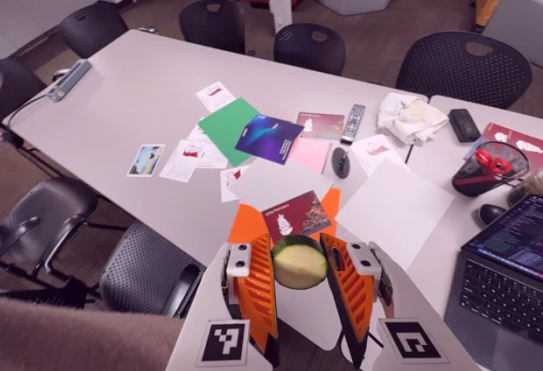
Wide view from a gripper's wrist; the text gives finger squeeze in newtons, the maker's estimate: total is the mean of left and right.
{"total": 8.3, "left": 8.3, "right": 8.4}